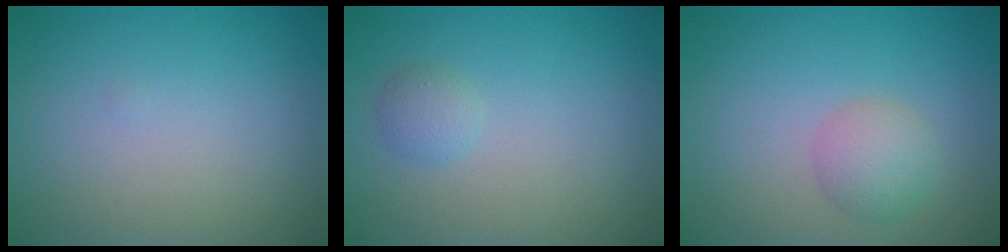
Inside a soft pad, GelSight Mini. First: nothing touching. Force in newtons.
{"total": 1.3, "press": 1.3, "slide": 0.1}
{"total": 2.5, "press": 2.5, "slide": 0.1}